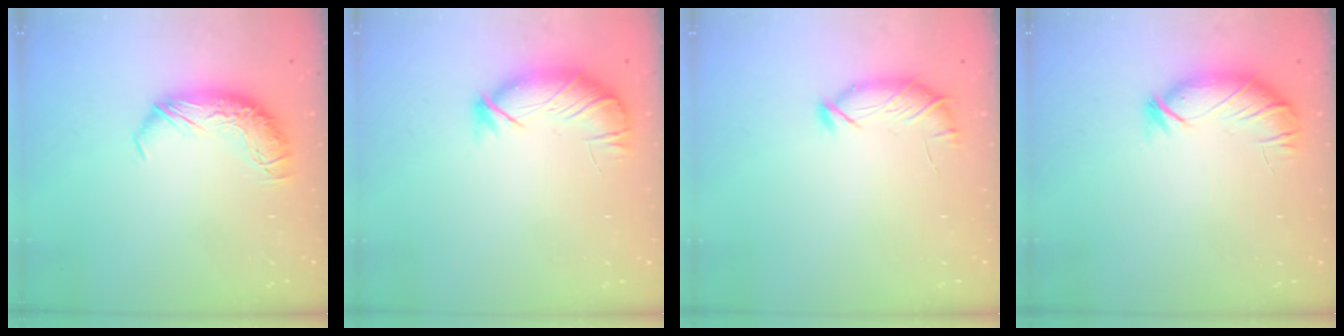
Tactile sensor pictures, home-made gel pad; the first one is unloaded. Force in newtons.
{"total": 3.9, "press": 3.6, "slide": 1.6}
{"total": 5.4, "press": 5.3, "slide": 1.2}
{"total": 3.6, "press": 3.5, "slide": 0.8}